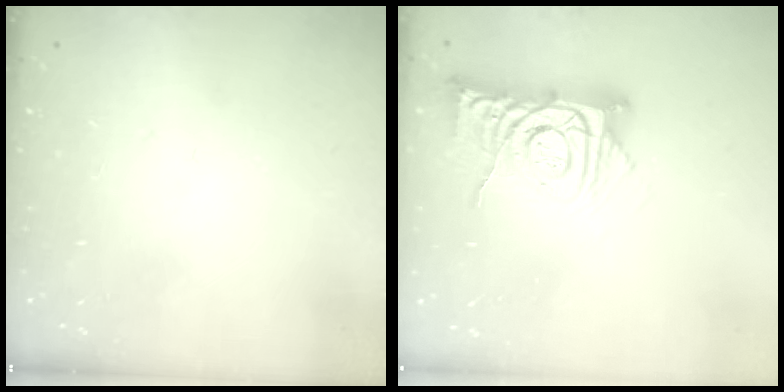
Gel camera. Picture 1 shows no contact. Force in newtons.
{"total": 12.0, "press": 11.9, "slide": 1.2}